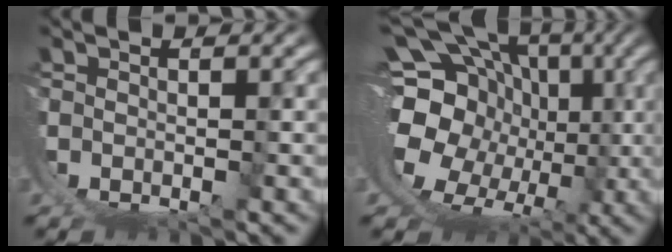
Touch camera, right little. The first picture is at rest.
{"total": 17.6, "force": [0.9, 13.5, 11.2], "torque": [-0.212, -0.039, 0.015]}